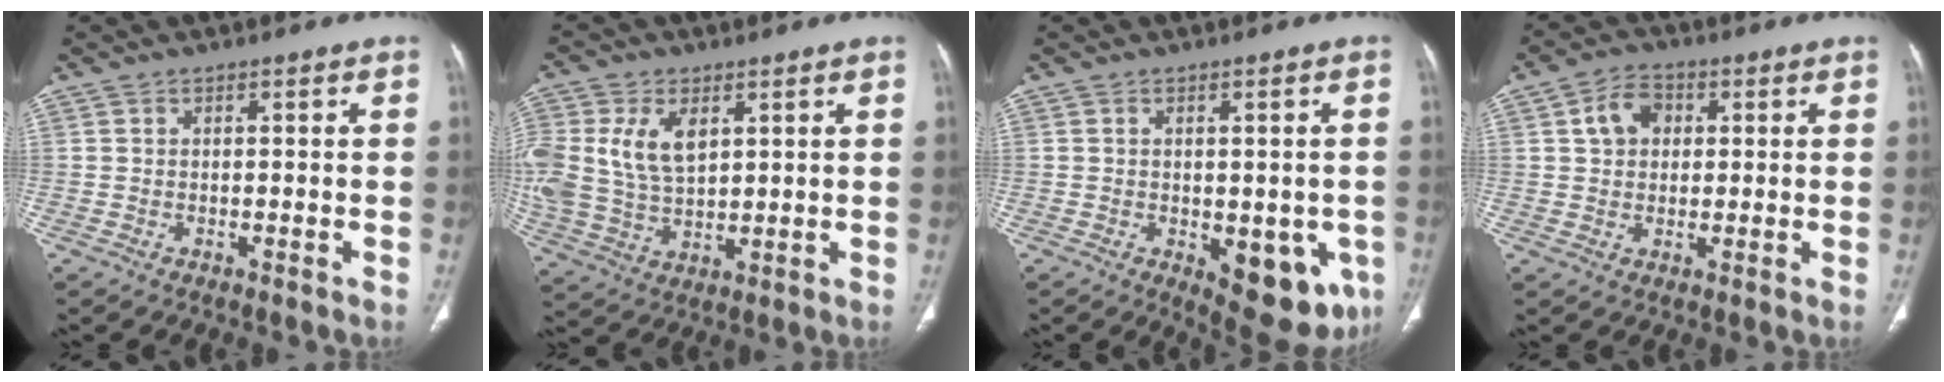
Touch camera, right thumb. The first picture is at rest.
{"total": 14.3, "force": [3.9, 9.1, 10.3], "torque": [-0.225, -0.006, 0.086]}
{"total": 12.2, "force": [-3.9, 5.9, 10.0], "torque": [-0.096, -0.009, -0.035]}
{"total": 6.2, "force": [1.6, 4.8, 3.7], "torque": [-0.051, 0.007, 0.022]}